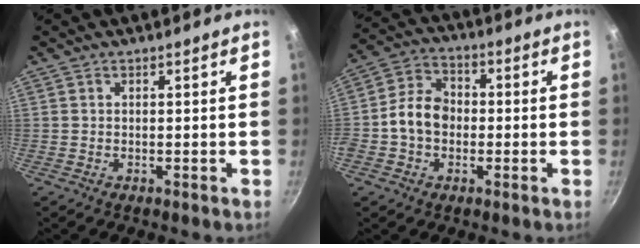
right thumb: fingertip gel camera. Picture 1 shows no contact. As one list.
[{"total": 8.9, "force": [-1.1, 7.0, 5.5], "torque": [-0.071, 0.026, -0.035]}]